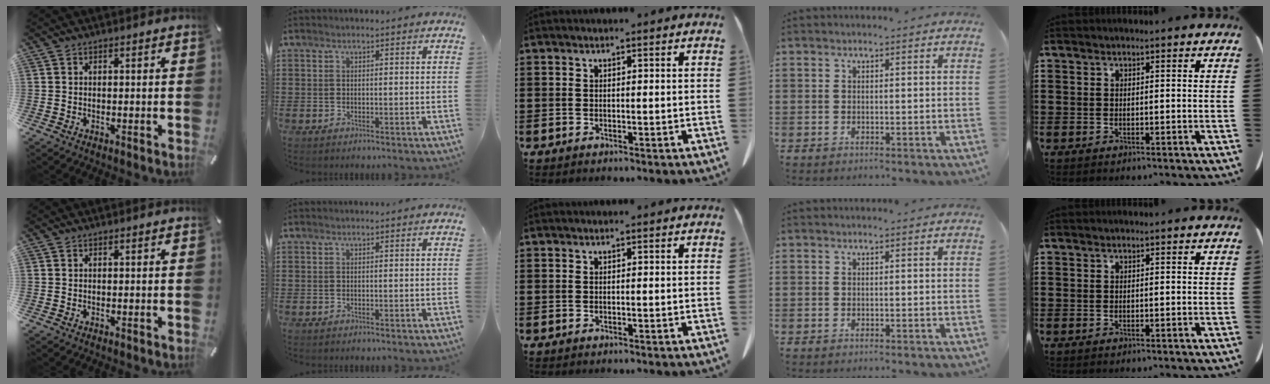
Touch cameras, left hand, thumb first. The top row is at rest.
{}